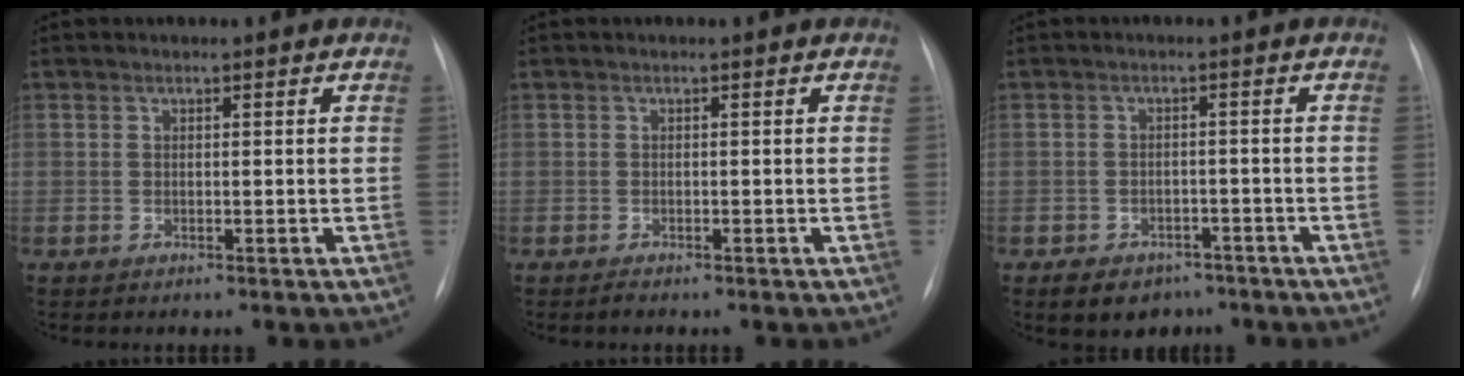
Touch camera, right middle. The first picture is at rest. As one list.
[{"total": 0.7, "force": [-0.6, 0.2, 0.3], "torque": [-0.008, -0.001, -0.006]}, {"total": 5.9, "force": [-3.7, 3.9, 2.5], "torque": [-0.034, 0.004, -0.041]}]